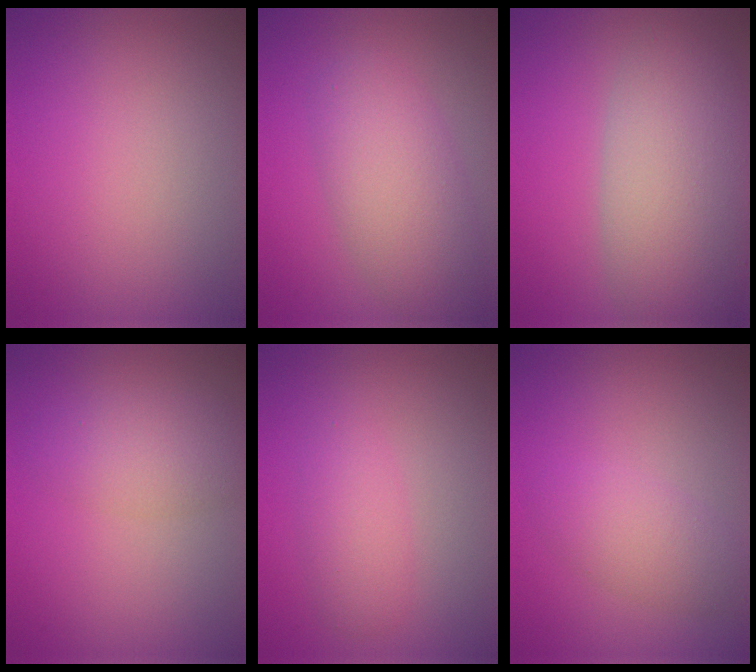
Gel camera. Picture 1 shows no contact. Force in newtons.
{"total": 5.5, "press": 5.5, "slide": 0.2}
{"total": 8.5, "press": 8.5, "slide": 0.8}
{"total": 3.1, "press": 3.1, "slide": 0.1}
{"total": 2.2, "press": 2.2, "slide": 0.0}
{"total": 2.8, "press": 2.8, "slide": 0.1}